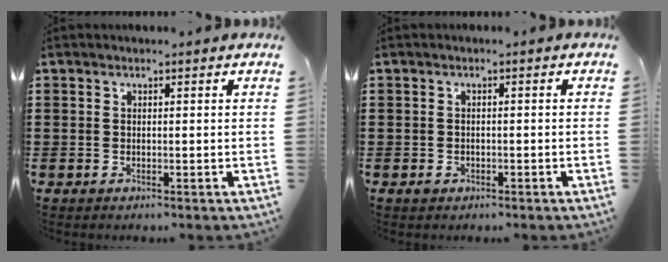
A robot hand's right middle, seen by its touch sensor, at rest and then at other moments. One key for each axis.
{"total": 0.8, "fx": -0.4, "fy": 0.6, "fz": 0.3, "tx": -0.008, "ty": 0.001, "tz": -0.009}